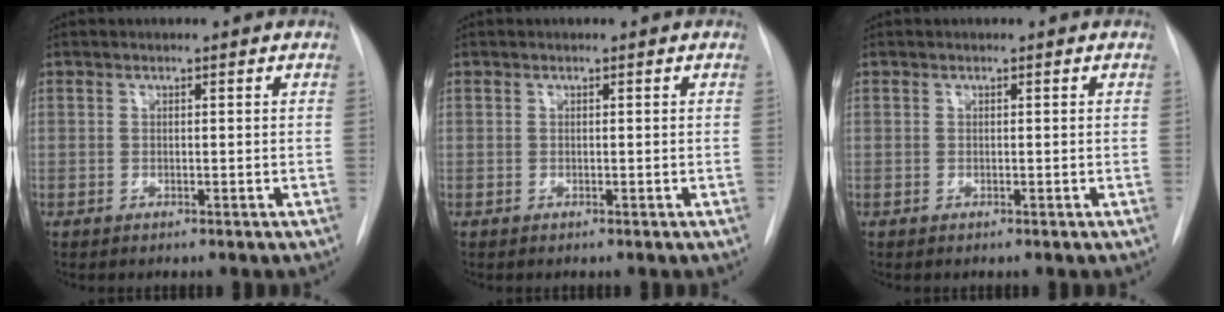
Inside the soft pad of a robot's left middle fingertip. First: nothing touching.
{"total": 0.0}
{"total": 0.0}